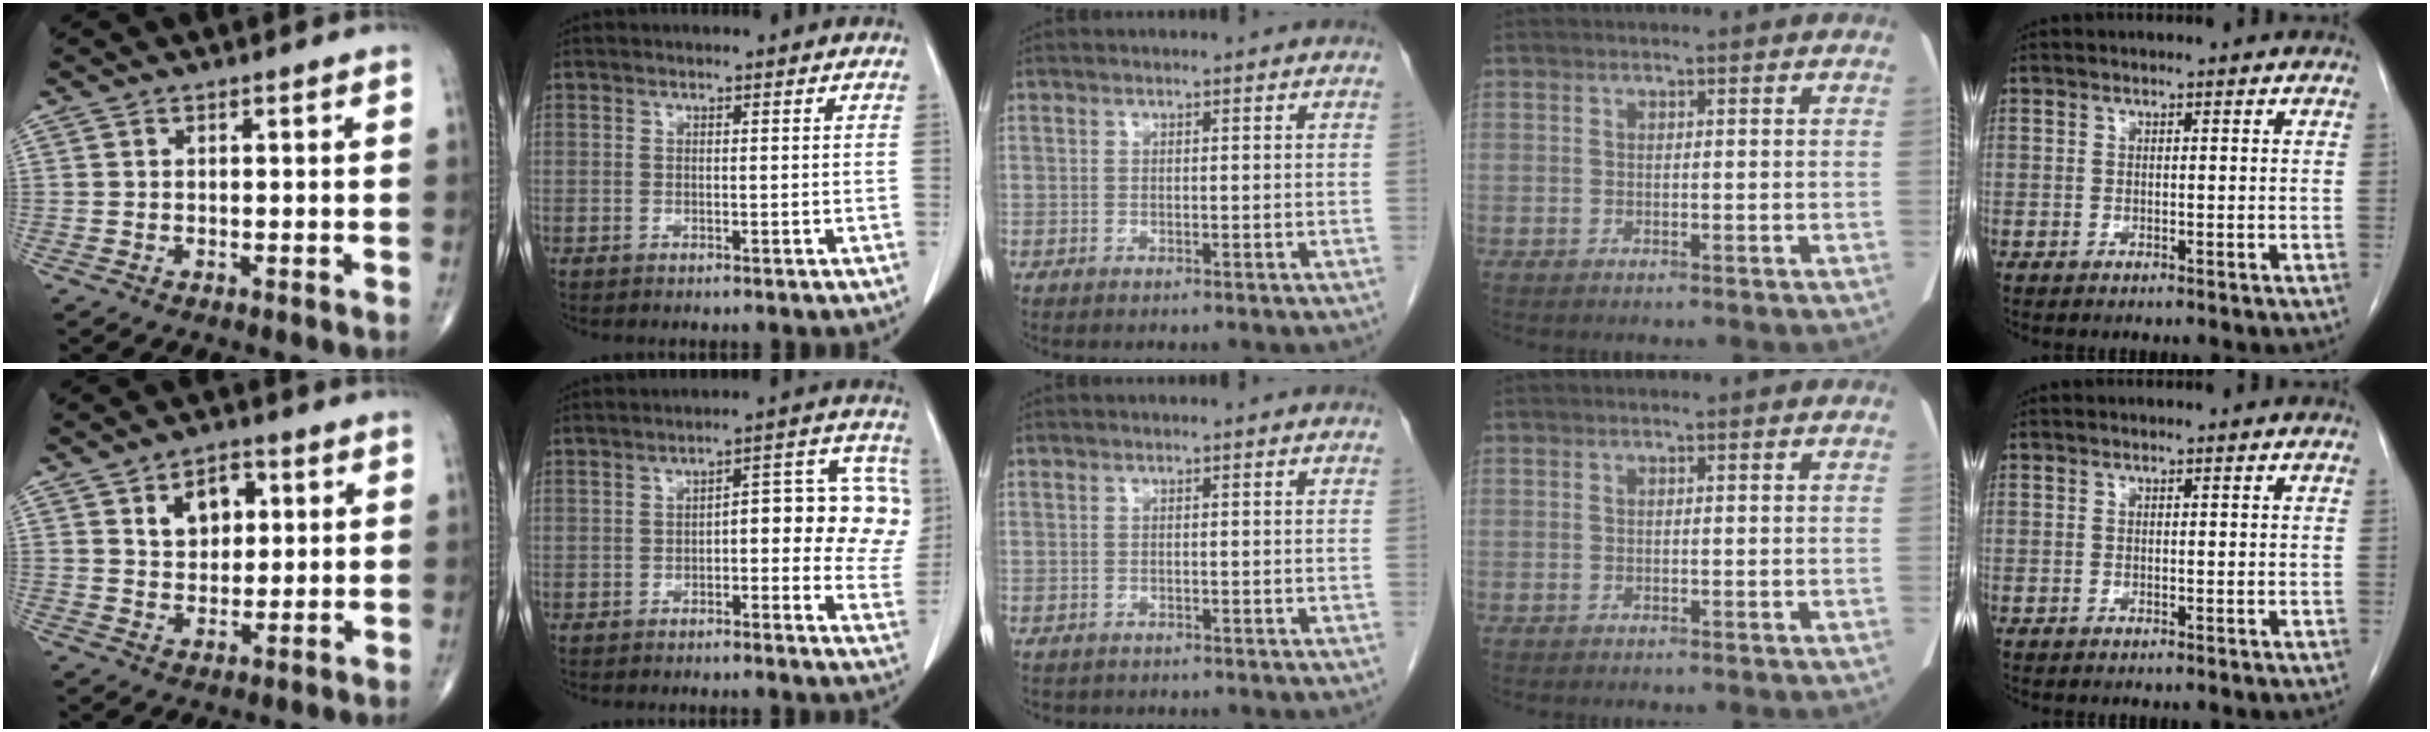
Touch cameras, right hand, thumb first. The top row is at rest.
{"thumb": {"total": 7.5, "force": [2.7, 5.1, 4.8], "torque": [-0.041, -0.009, 0.042]}, "index": {"total": 12.6, "force": [0.8, 5.0, 11.5], "torque": [-0.128, 0.036, 0.009]}, "middle": {"total": 1.3, "force": [-1.0, 0.8, 0.2], "torque": [-0.013, 0.000, -0.013]}}